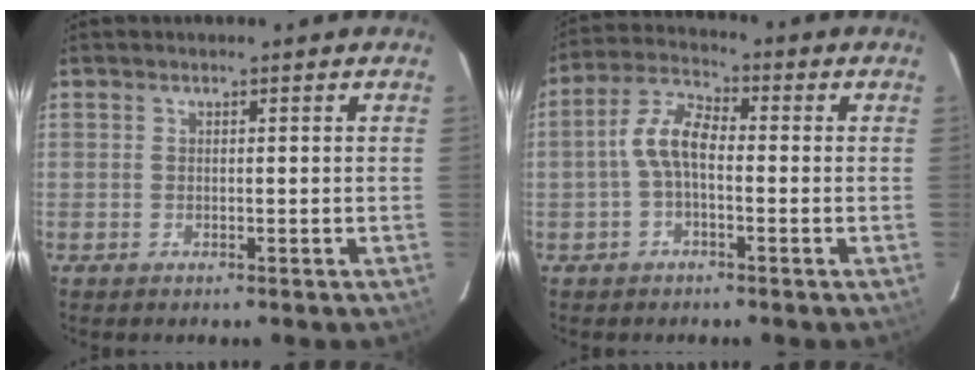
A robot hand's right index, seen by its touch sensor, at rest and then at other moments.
{"total": 6.5, "force": [-1.1, 3.2, 5.6], "torque": [-0.121, 0.021, -0.024]}